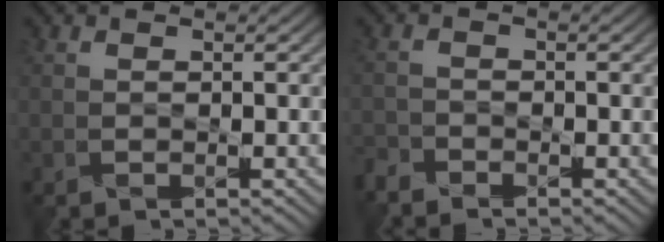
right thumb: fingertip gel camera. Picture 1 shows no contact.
{"total": 2.2, "force": [-2.1, 0.5, 0.4], "torque": [-0.011, -0.008, -0.053]}